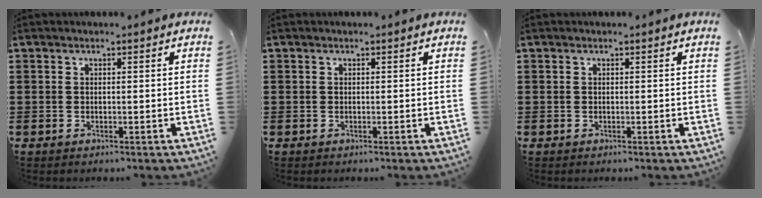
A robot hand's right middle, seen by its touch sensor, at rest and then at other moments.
{"total": 0.0}
{"total": 0.0}